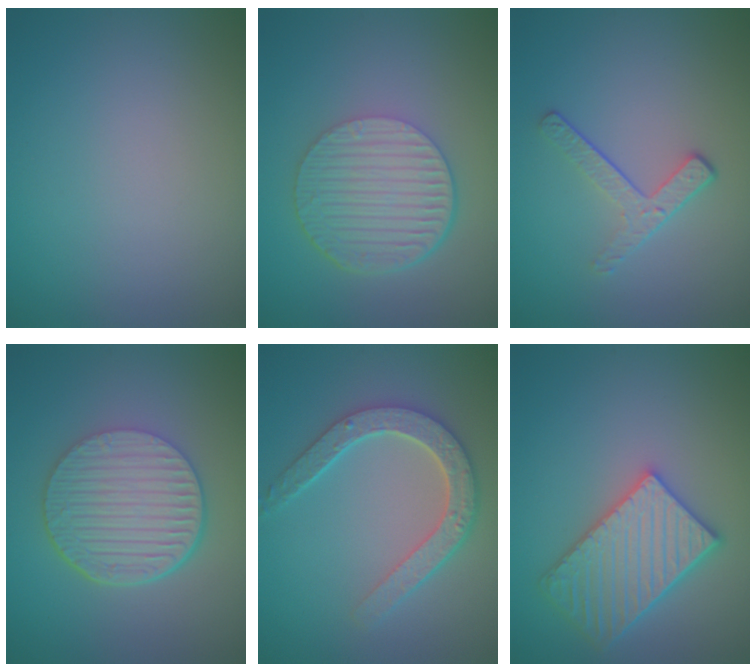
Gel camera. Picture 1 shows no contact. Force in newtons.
{"total": 6.1, "press": 4.1, "slide": 4.5}
{"total": 2.0, "press": 1.4, "slide": 1.5}
{"total": 6.7, "press": 4.5, "slide": 5.0}
{"total": 4.7, "press": 3.8, "slide": 2.8}
{"total": 4.8, "press": 4.3, "slide": 2.0}